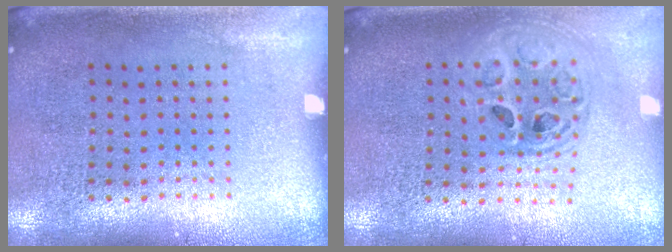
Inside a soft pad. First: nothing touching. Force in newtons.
{"total": 1.8, "press": 1.5, "slide": 1.0}